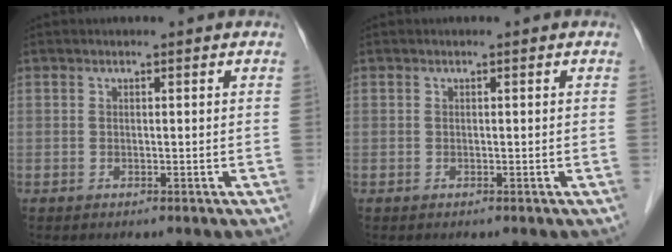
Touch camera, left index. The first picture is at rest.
{"total": 0.0}